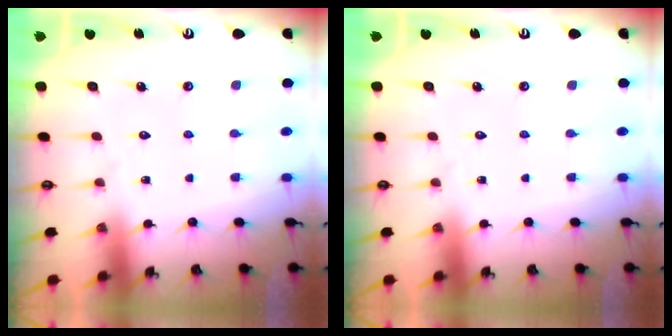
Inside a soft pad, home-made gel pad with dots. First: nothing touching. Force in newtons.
{"total": 0.0}